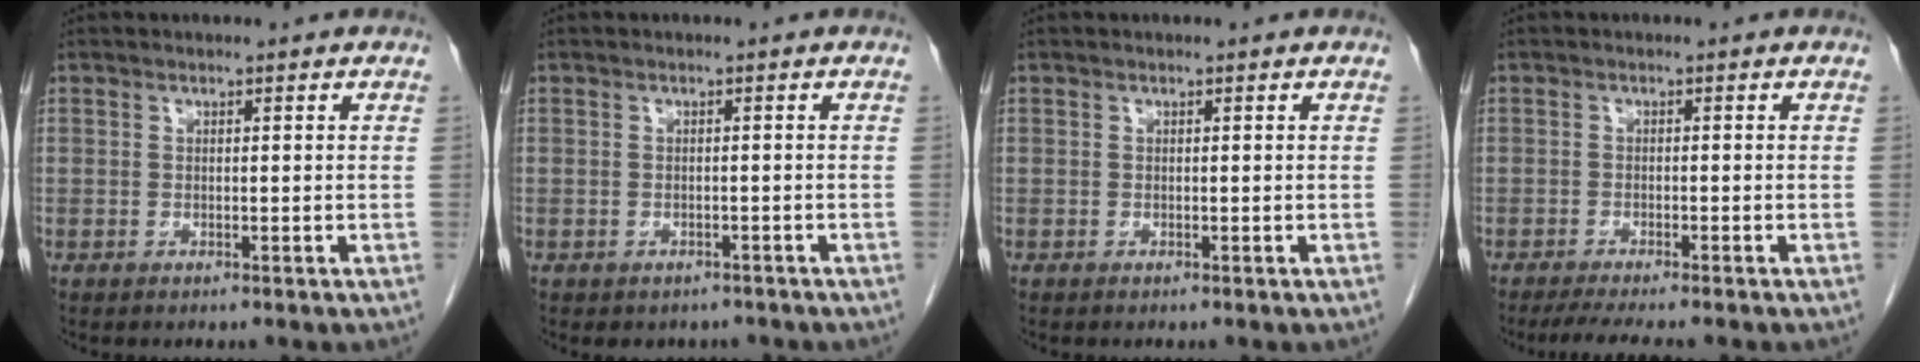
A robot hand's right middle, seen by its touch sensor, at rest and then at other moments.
{"total": 2.8, "force": [-2.3, 1.6, 0.4], "torque": [-0.003, 0.005, -0.028]}
{"total": 0.0}
{"total": 5.5, "force": [-4.6, 0.2, 3.0], "torque": [-0.041, -0.013, -0.073]}